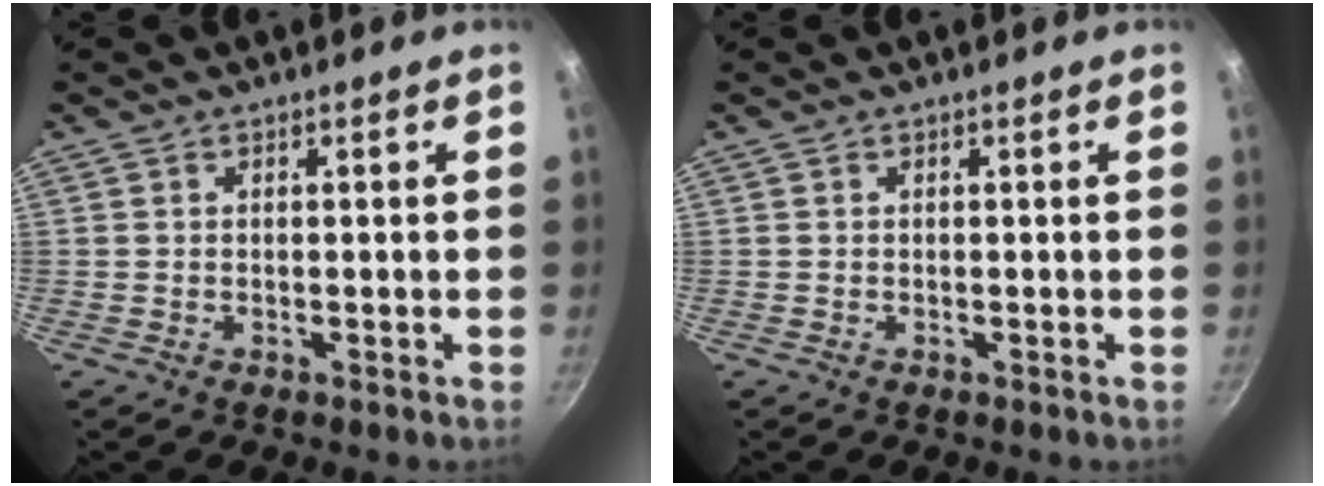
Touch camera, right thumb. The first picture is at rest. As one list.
[{"total": 0.0}]